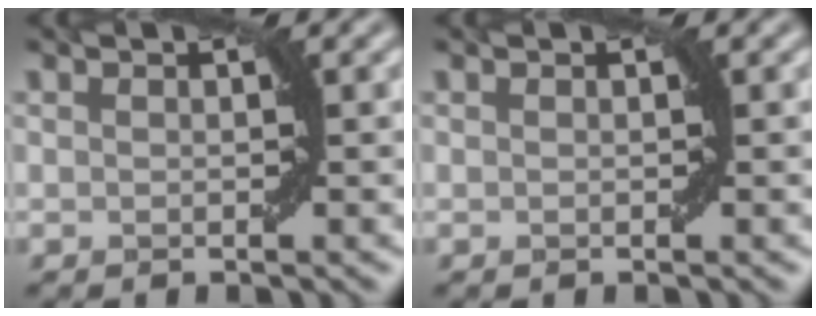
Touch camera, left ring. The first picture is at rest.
{"total": 0.0}